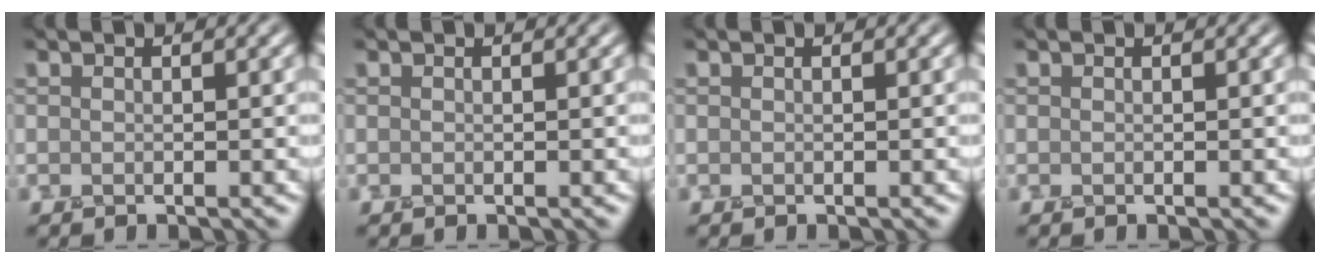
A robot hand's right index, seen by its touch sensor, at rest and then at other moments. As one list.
[{"total": 0.0}, {"total": 0.0}, {"total": 0.0}]